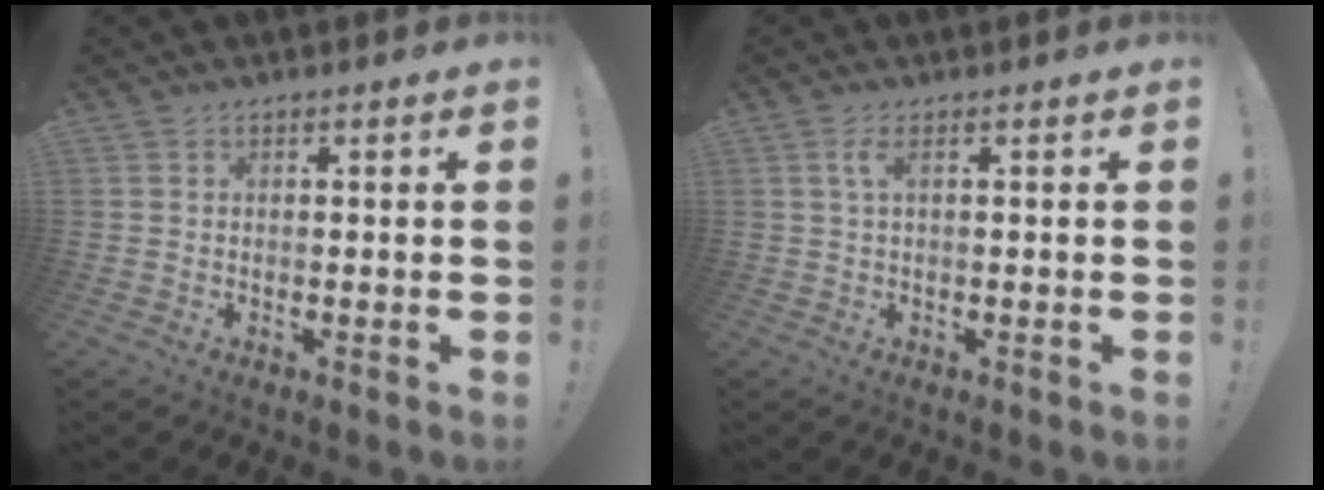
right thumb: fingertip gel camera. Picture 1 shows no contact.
{"total": 2.8, "force": [0.8, 0.5, 2.6], "torque": [-0.047, 0.000, 0.012]}